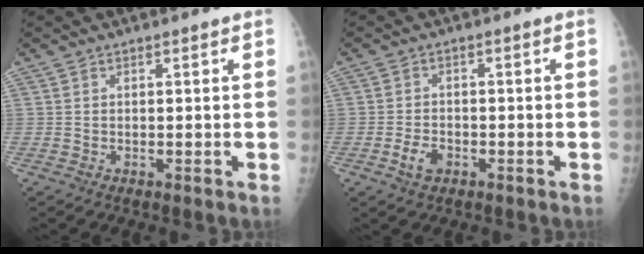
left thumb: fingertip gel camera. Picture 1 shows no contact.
{"total": 3.5, "force": [-1.7, 2.2, 2.1], "torque": [-0.036, 0.011, -0.029]}